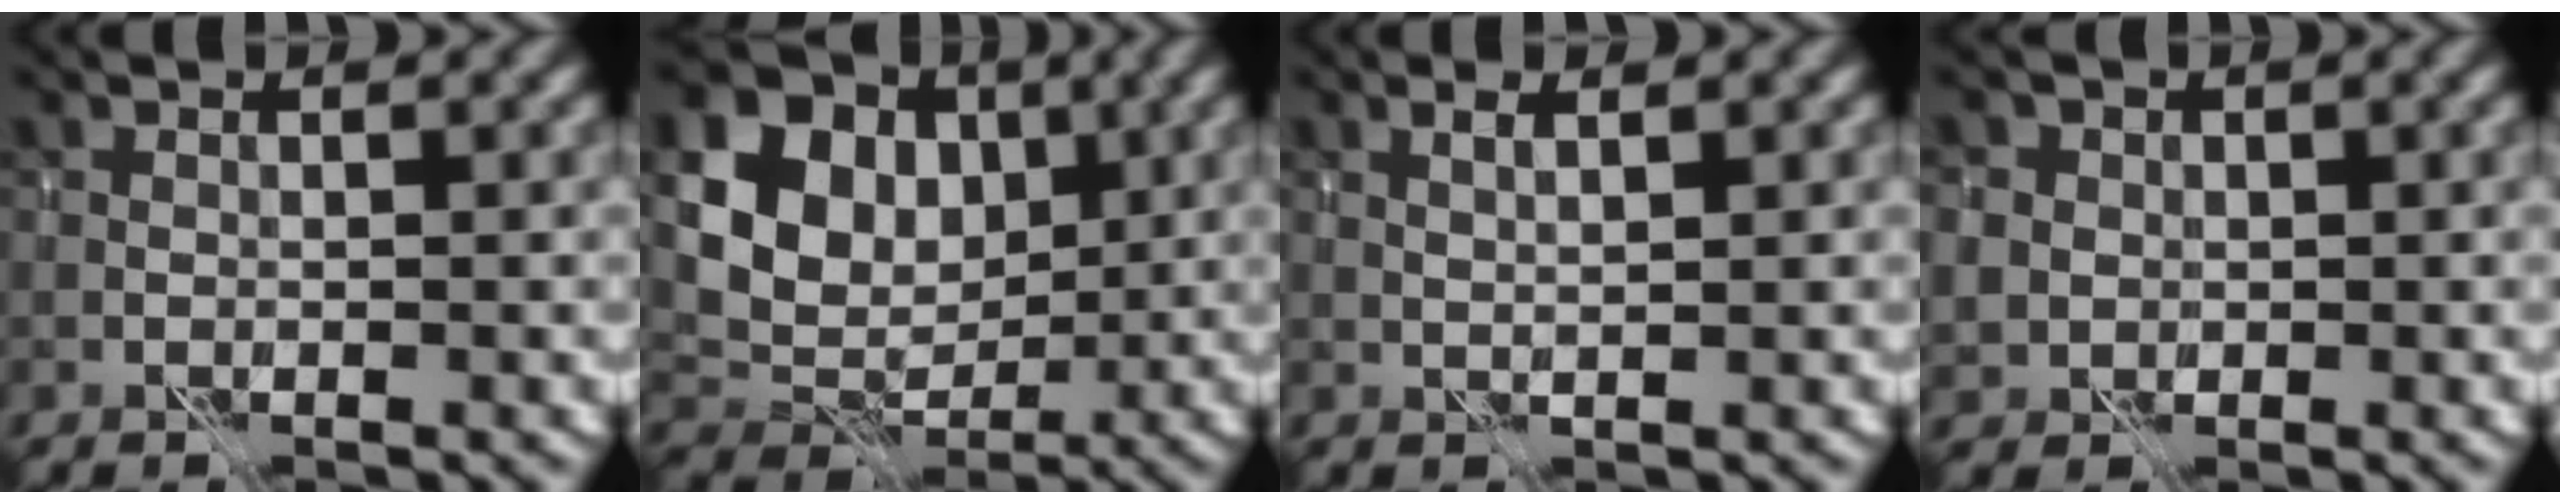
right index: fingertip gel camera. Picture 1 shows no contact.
{"total": 13.4, "force": [4.5, 10.7, 6.7], "torque": [-0.165, 0.040, 0.071]}
{"total": 1.3, "force": [1.0, -0.2, 0.8], "torque": [-0.020, 0.002, 0.018]}
{"total": 4.6, "force": [0.6, 4.3, 1.5], "torque": [-0.024, 0.024, -0.017]}